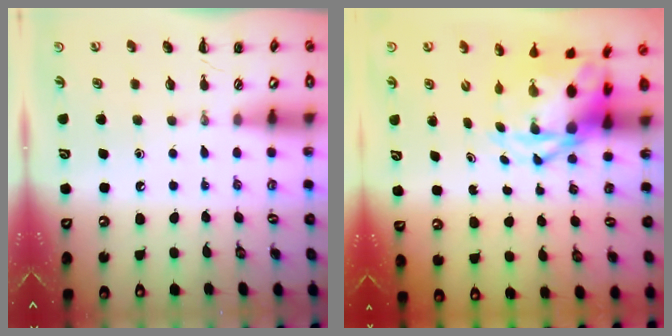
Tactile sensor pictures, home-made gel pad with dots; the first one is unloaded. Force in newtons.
{"total": 6.0, "press": 5.9, "slide": 1.4}